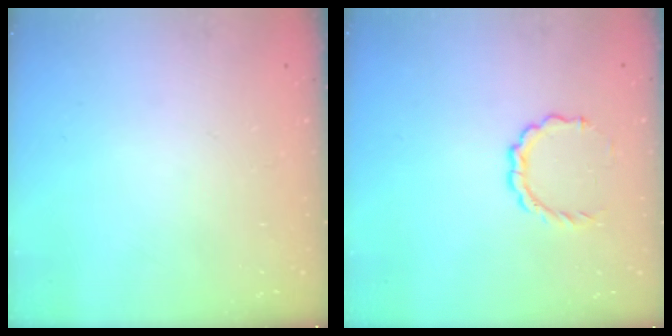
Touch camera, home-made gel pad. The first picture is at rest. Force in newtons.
{"total": 5.6, "press": 5.5, "slide": 1.3}